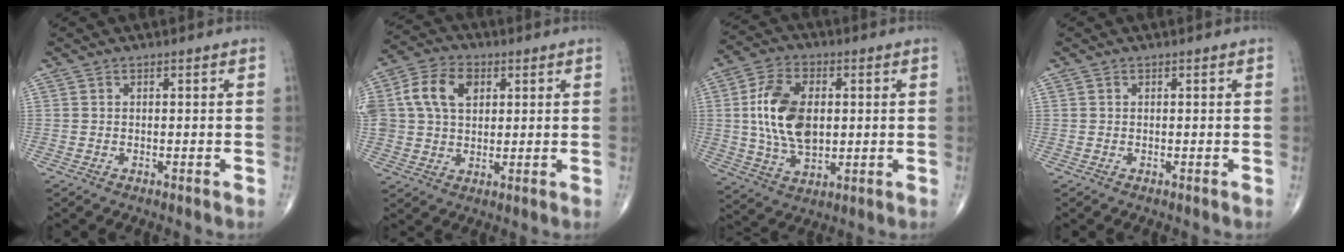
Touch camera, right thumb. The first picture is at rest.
{"total": 11.4, "force": [3.2, 8.0, 7.5], "torque": [-0.134, 0.009, 0.057]}
{"total": 14.4, "force": [1.4, 8.8, 11.3], "torque": [-0.200, 0.000, 0.028]}
{"total": 0.0}